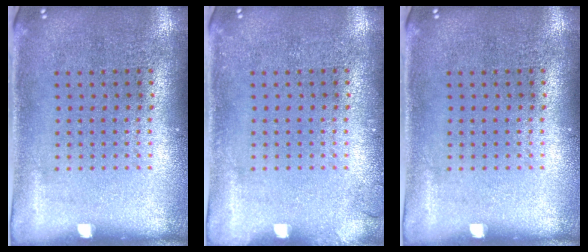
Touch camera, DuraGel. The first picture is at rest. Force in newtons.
{"total": 0.7, "press": 0.7, "slide": 0.2}
{"total": 0.0}